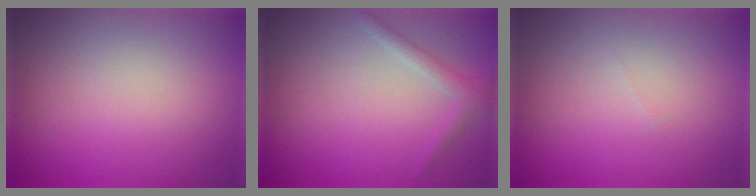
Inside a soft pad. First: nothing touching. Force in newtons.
{"total": 1.5, "press": 1.5, "slide": 0.1}
{"total": 0.0}